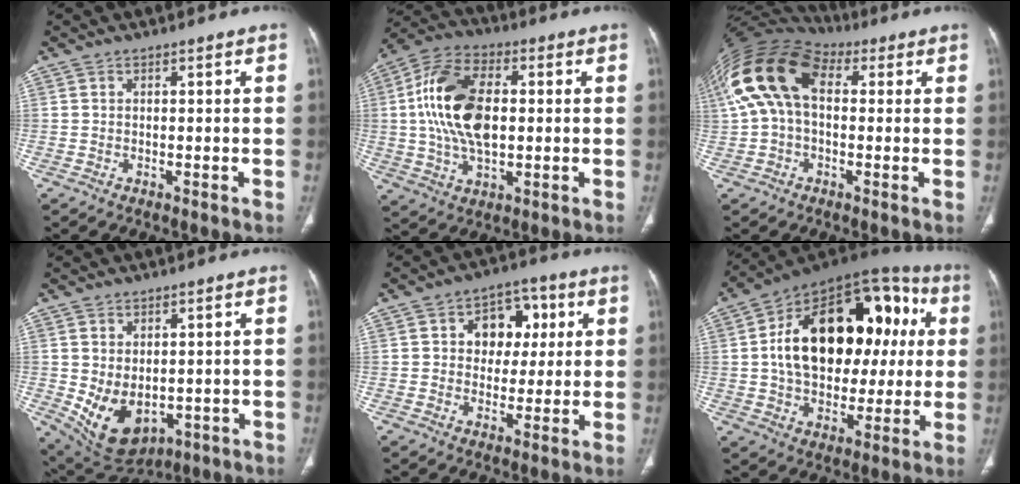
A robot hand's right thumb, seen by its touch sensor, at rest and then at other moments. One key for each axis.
{"total": 17.2, "fx": 1.2, "fy": 9.8, "fz": 14.1, "tx": -0.271, "ty": 0.018, "tz": 0.020}
{"total": 17.0, "fx": 3.3, "fy": 10.5, "fz": 12.9, "tx": -0.261, "ty": 0.049, "tz": 0.054}
{"total": 10.2, "fx": -1.2, "fy": 6.8, "fz": 7.5, "tx": -0.116, "ty": -0.009, "tz": 0.012}
{"total": 10.0, "fx": 2.4, "fy": 7.6, "fz": 6.0, "tx": -0.034, "ty": 0.006, "tz": 0.033}
{"total": 28.8, "fx": 4.1, "fy": 18.0, "fz": 22.1, "tx": -0.322, "ty": 0.039, "tz": 0.064}